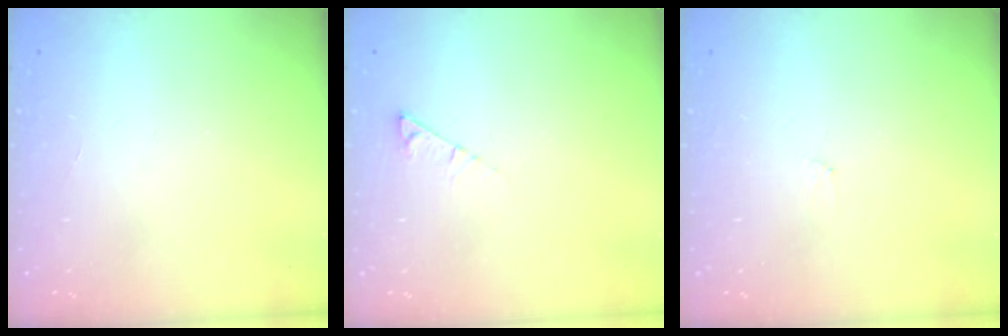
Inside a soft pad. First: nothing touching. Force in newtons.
{"total": 3.1, "press": 3.0, "slide": 0.4}
{"total": 2.8, "press": 2.8, "slide": 0.4}